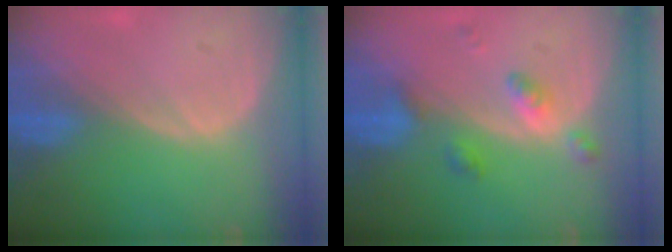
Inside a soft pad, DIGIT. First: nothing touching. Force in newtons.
{"total": 4.2, "press": 4.2, "slide": 0.2}